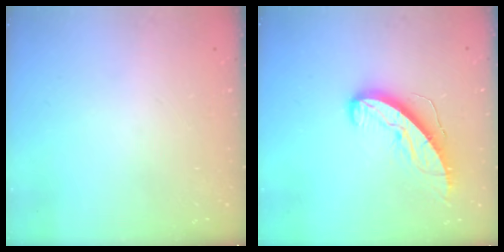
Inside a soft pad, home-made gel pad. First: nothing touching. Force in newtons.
{"total": 11.6, "press": 11.5, "slide": 0.9}